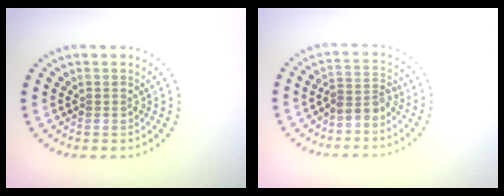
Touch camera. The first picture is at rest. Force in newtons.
{"total": 2.3, "press": 1.8, "slide": 1.5}